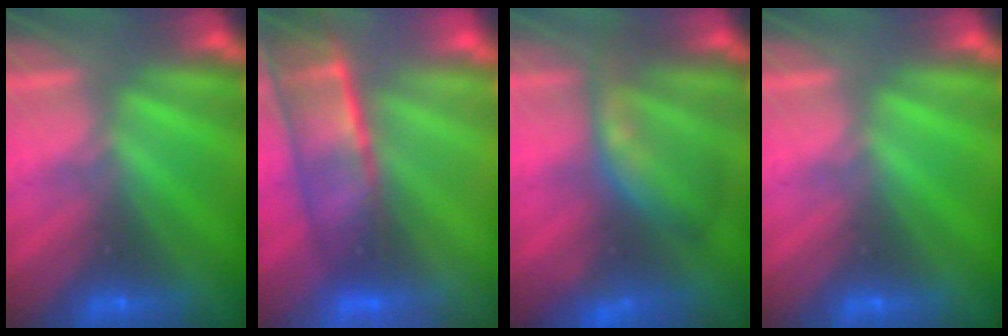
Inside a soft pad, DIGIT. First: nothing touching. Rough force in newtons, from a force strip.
{"total": 7.2}
{"total": 7.7}
{"total": 0.0}